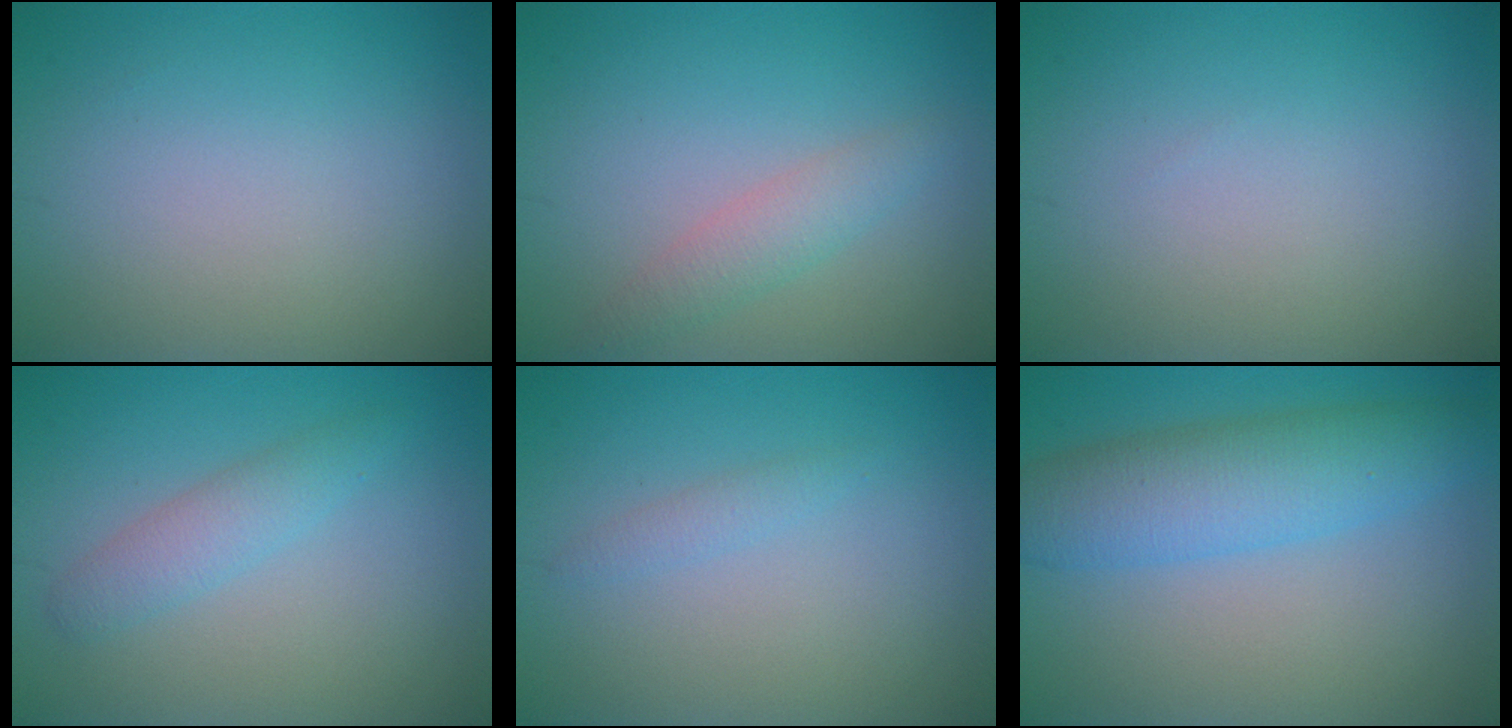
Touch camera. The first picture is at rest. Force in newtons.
{"total": 2.2, "press": 2.2, "slide": 0.1}
{"total": 0.0}
{"total": 2.3, "press": 2.3, "slide": 0.0}
{"total": 1.0, "press": 1.0, "slide": 0.1}
{"total": 6.1, "press": 6.1, "slide": 0.1}